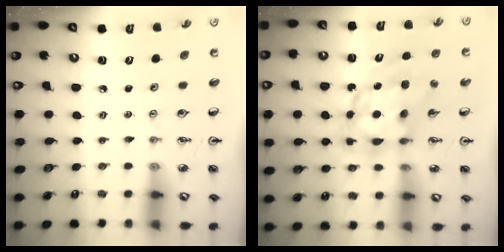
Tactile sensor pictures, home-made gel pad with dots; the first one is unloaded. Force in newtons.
{"total": 9.8, "press": 9.8, "slide": 0.9}